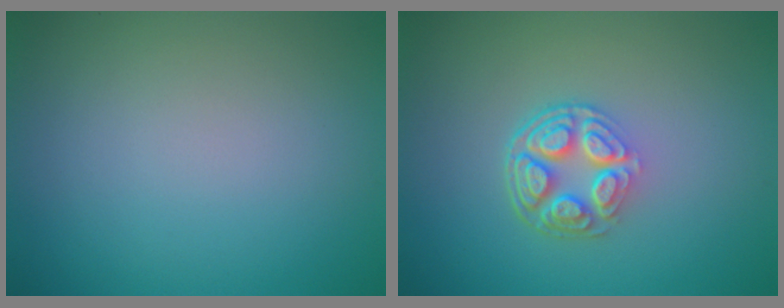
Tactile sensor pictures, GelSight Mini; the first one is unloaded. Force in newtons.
{"total": 4.7, "press": 3.3, "slide": 3.3}